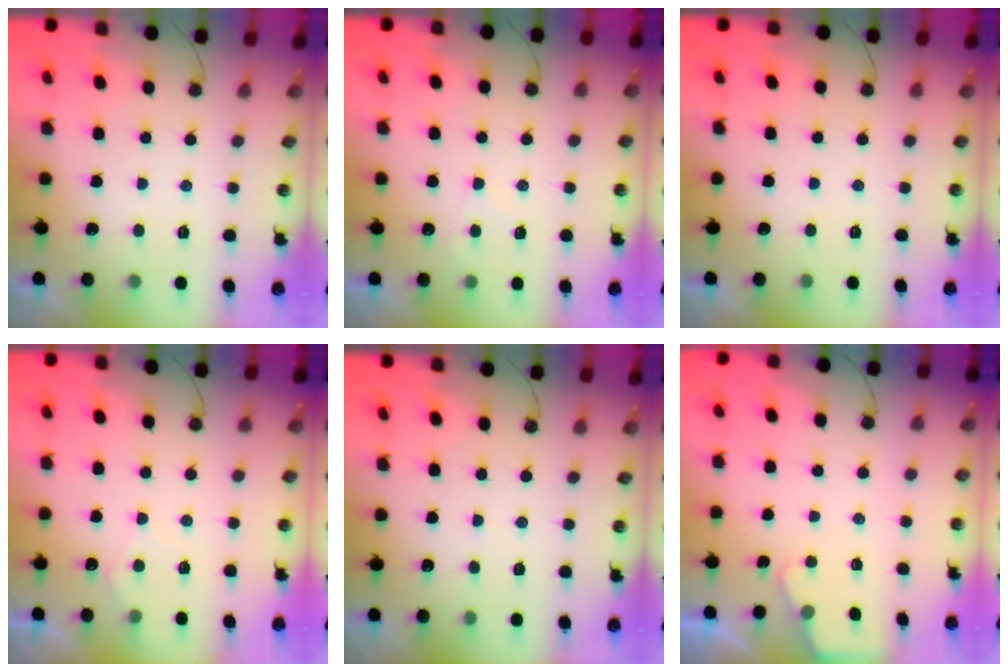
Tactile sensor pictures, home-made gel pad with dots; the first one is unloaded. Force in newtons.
{"total": 4.9, "press": 4.9, "slide": 0.7}
{"total": 0.0}
{"total": 4.5, "press": 4.4, "slide": 0.5}
{"total": 2.7, "press": 2.6, "slide": 0.4}
{"total": 1.7, "press": 1.6, "slide": 0.2}